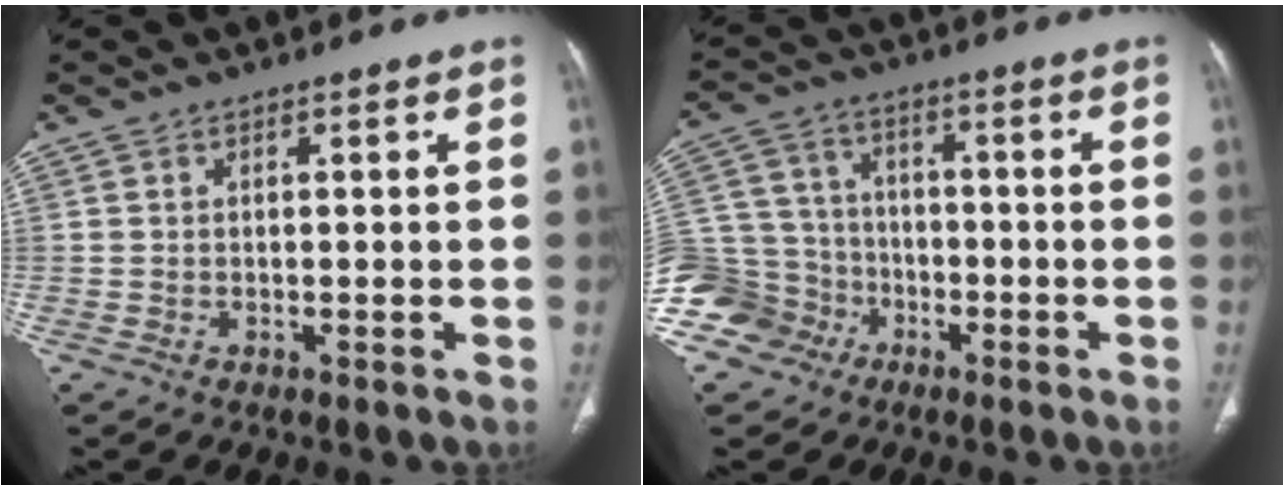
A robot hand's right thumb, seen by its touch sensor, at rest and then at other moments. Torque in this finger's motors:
{"motor_torque": [0.88, -0.64, 0.11, -0.86, 0.00]}